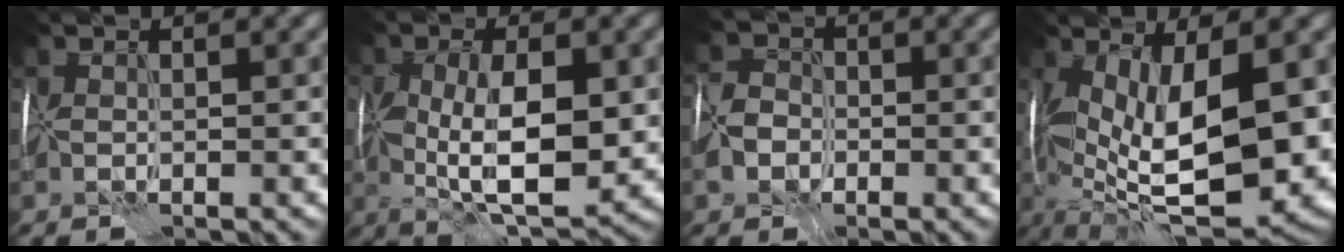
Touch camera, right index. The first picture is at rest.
{"total": 9.0, "force": [-1.8, 4.3, 7.7], "torque": [-0.137, -0.014, -0.029]}
{"total": 3.8, "force": [-1.9, 2.8, 1.6], "torque": [-0.032, 0.001, -0.046]}
{"total": 15.2, "force": [-2.7, 6.2, 13.6], "torque": [-0.233, -0.033, -0.038]}